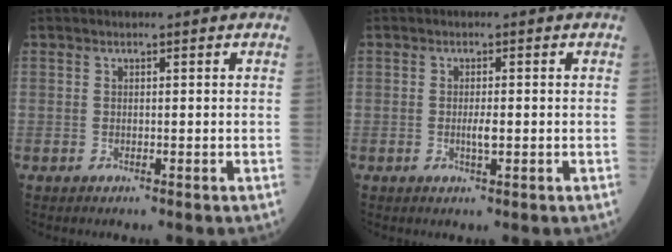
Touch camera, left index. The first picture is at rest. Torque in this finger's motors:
{"motor_torque": [0.38, 0.24, 0.03, 0.01]}